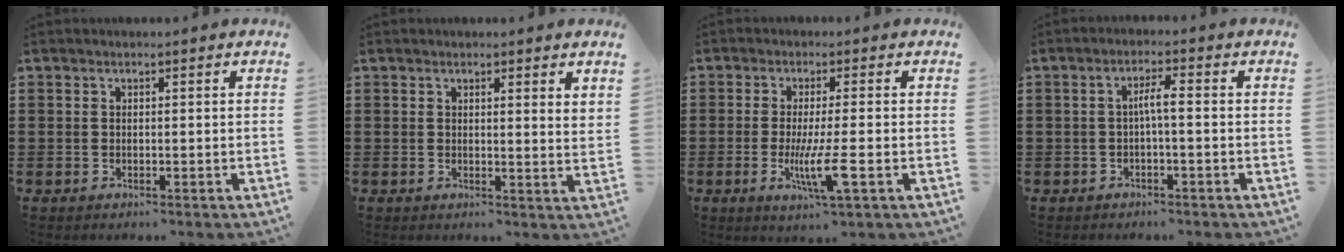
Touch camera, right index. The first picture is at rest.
{"total": 1.5, "force": [1.4, 0.1, 0.6], "torque": [-0.009, -0.002, 0.025]}
{"total": 6.5, "force": [-1.7, 0.3, 6.3], "torque": [-0.126, -0.021, -0.035]}
{"total": 2.7, "force": [-0.4, 0.2, 2.7], "torque": [-0.051, 0.002, -0.011]}